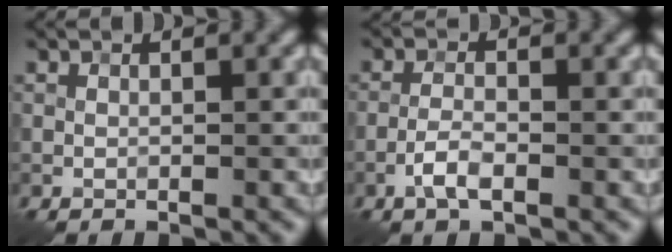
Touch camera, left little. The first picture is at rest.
{"total": 2.2, "force": [-1.1, 0.7, 1.8], "torque": [-0.037, 0.004, -0.027]}